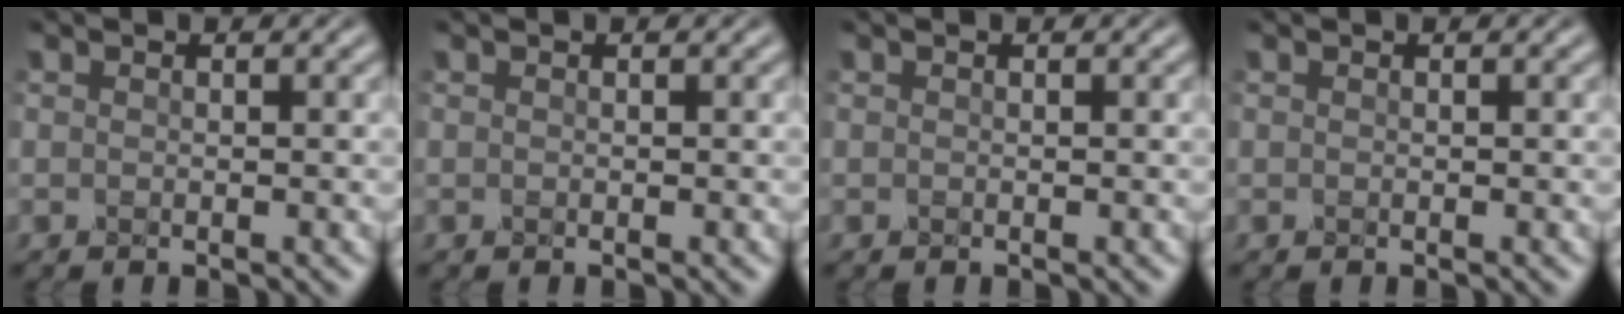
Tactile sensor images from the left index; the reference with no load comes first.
{"total": 0.0}
{"total": 0.0}
{"total": 0.0}